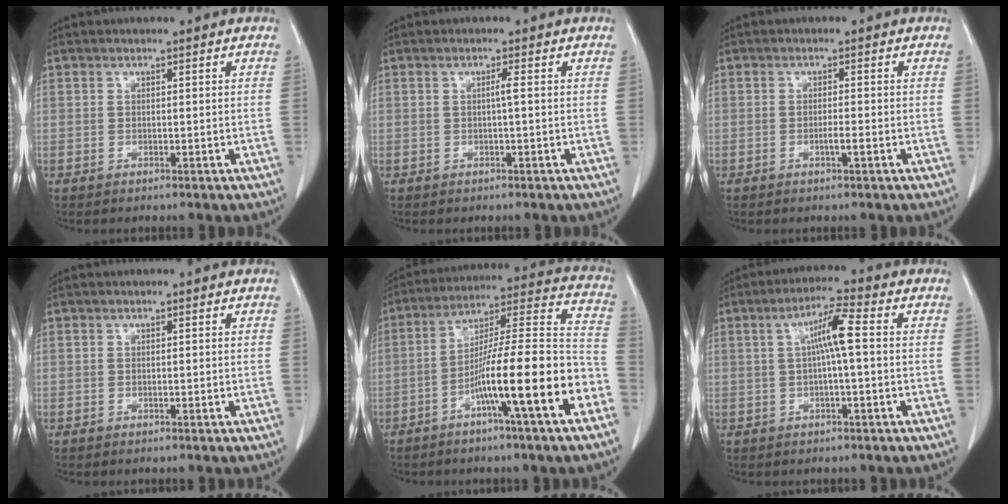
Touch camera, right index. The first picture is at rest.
{"total": 1.0, "force": [-0.1, -0.2, 1.0], "torque": [-0.016, 0.002, -0.002]}
{"total": 1.5, "force": [-0.6, -0.1, 1.4], "torque": [-0.028, -0.002, -0.011]}
{"total": 0.0}
{"total": 17.1, "force": [-7.2, 0.2, 15.5], "torque": [-0.247, 0.009, -0.121]}
{"total": 5.9, "force": [0.6, 0.2, 5.8], "torque": [-0.106, 0.015, 0.009]}